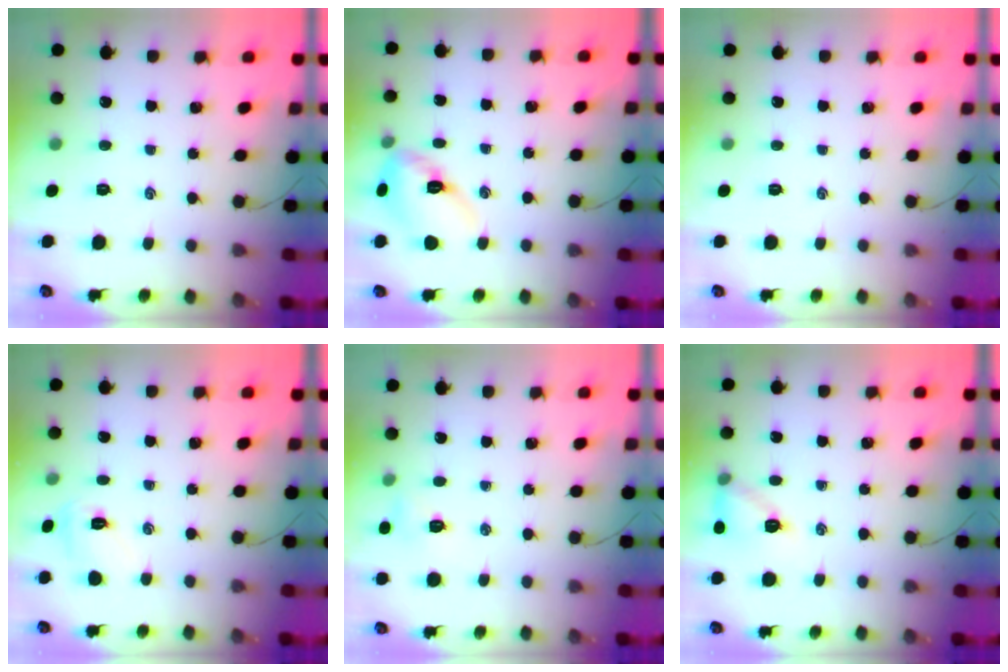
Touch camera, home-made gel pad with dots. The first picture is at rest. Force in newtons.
{"total": 11.2, "press": 11.1, "slide": 1.2}
{"total": 0.0}
{"total": 5.5, "press": 5.3, "slide": 1.4}
{"total": 5.9, "press": 5.8, "slide": 1.1}
{"total": 10.3, "press": 10.2, "slide": 0.9}